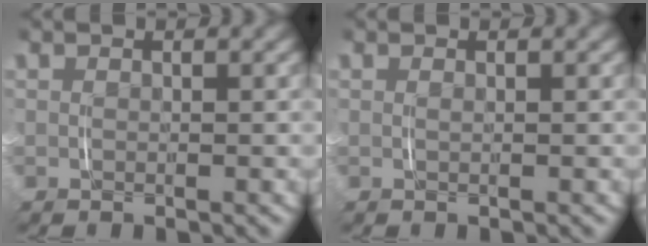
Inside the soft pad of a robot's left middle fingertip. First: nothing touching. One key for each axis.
{"total": 0.0}